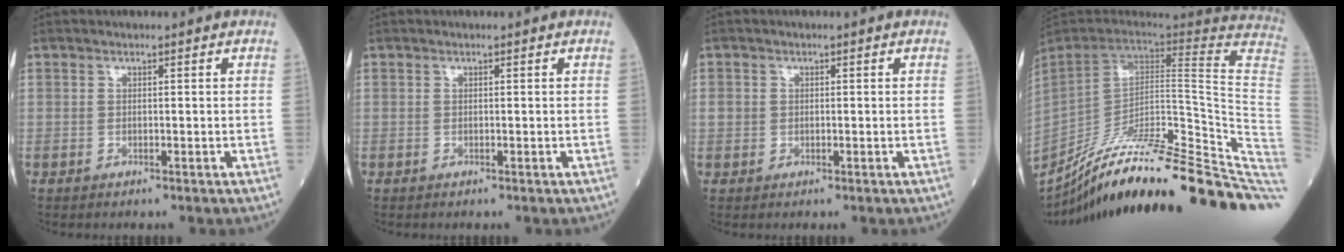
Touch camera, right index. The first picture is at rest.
{"total": 0.0}
{"total": 1.5, "force": [0.1, 1.4, 0.6], "torque": [-0.011, 0.007, 0.005]}
{"total": 36.6, "force": [-29.1, 0.9, 22.1], "torque": [-0.194, -0.047, -0.407]}